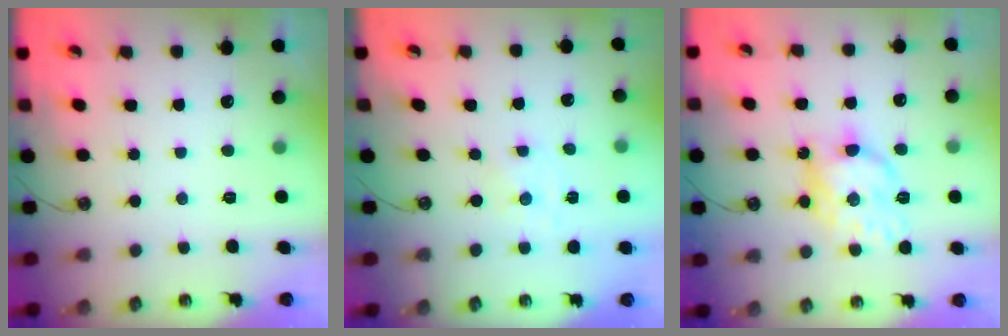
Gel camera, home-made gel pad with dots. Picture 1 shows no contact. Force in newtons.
{"total": 0.0}
{"total": 14.7, "press": 14.6, "slide": 0.8}